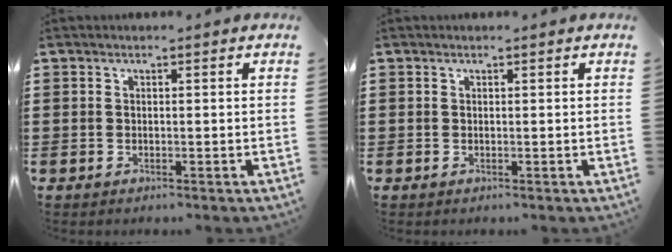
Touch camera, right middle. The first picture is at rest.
{"total": 0.0}